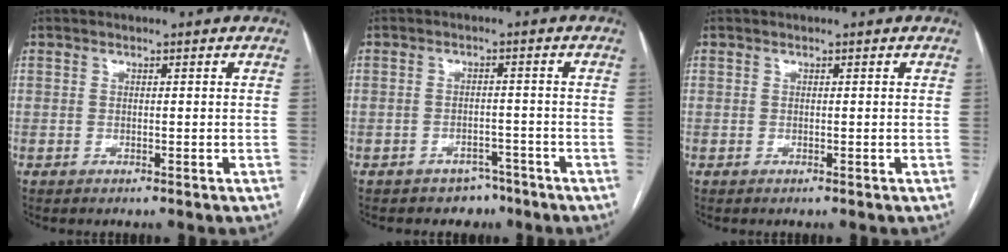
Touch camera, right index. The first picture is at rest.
{"total": 4.0, "force": [-3.1, 2.5, 0.3], "torque": [0.001, 0.012, -0.040]}
{"total": 0.0}